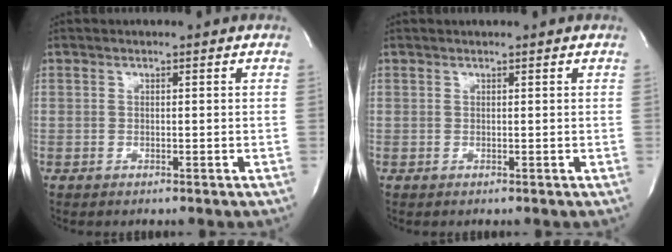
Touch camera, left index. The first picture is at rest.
{"total": 0.9, "force": [0.9, -0.1, 0.3], "torque": [-0.006, 0.010, 0.017]}